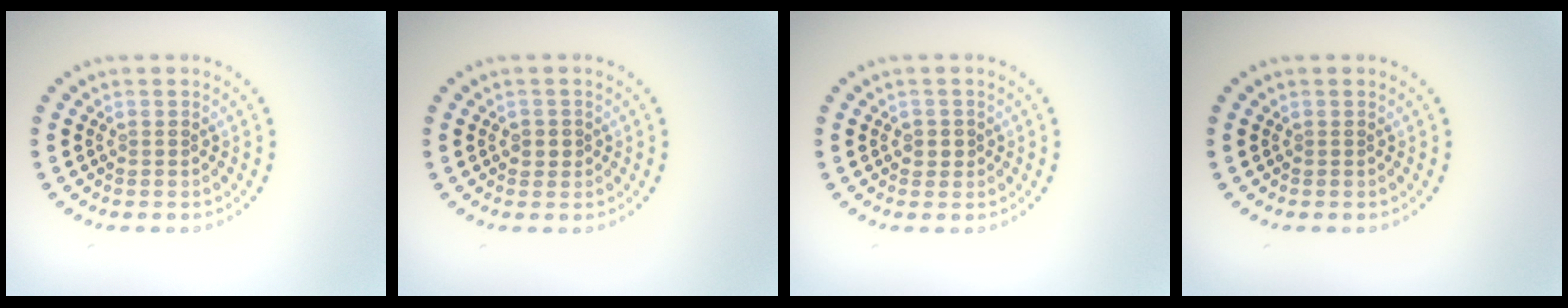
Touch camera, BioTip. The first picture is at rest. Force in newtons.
{"total": 1.1, "press": 1.0, "slide": 0.4}
{"total": 1.0, "press": 0.9, "slide": 0.5}
{"total": 0.0}